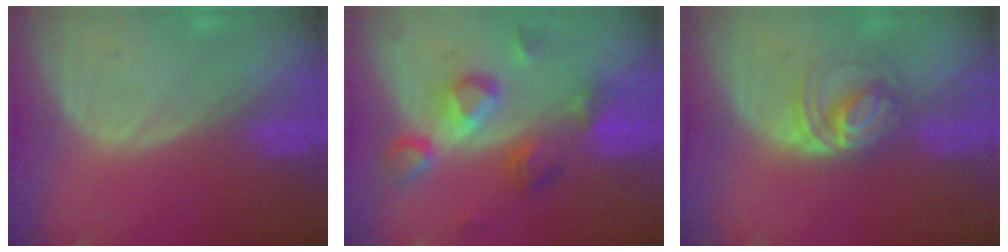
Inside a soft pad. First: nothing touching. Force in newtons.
{"total": 7.4, "press": 7.4, "slide": 0.8}
{"total": 5.5, "press": 5.4, "slide": 1.3}